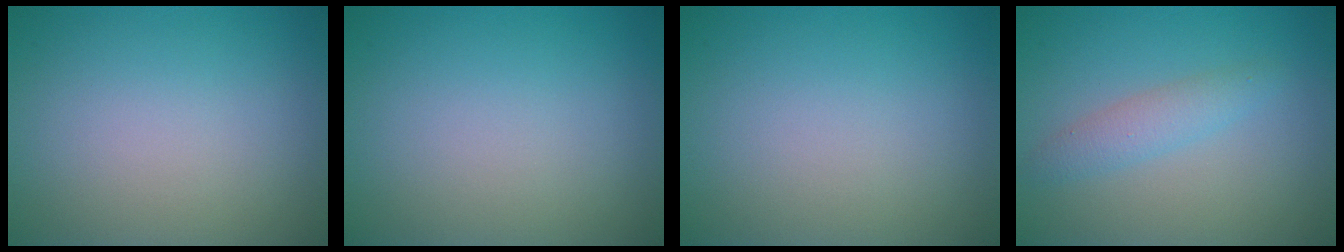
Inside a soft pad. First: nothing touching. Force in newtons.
{"total": 0.0}
{"total": 0.0}
{"total": 2.1, "press": 2.1, "slide": 0.0}